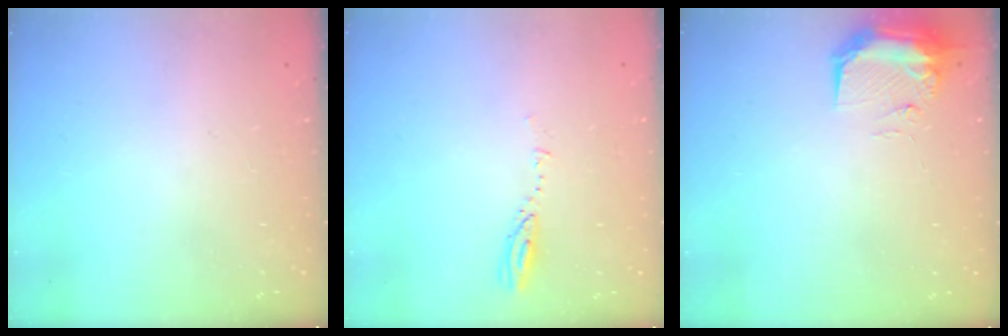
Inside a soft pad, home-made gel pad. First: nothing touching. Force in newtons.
{"total": 2.9, "press": 2.9, "slide": 0.3}
{"total": 8.8, "press": 8.6, "slide": 1.6}